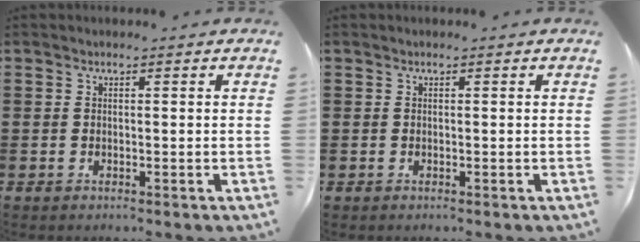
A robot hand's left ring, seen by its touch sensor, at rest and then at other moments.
{"total": 0.0}